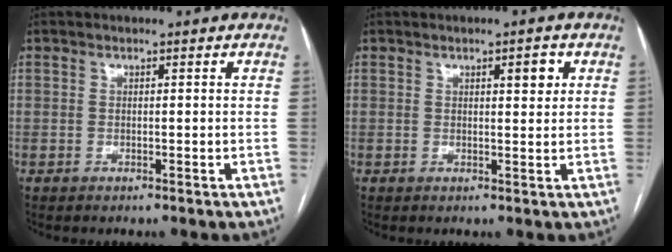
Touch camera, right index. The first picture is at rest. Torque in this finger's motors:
{"motor_torque": [0.19, 0.09, 0.03, 0.02]}